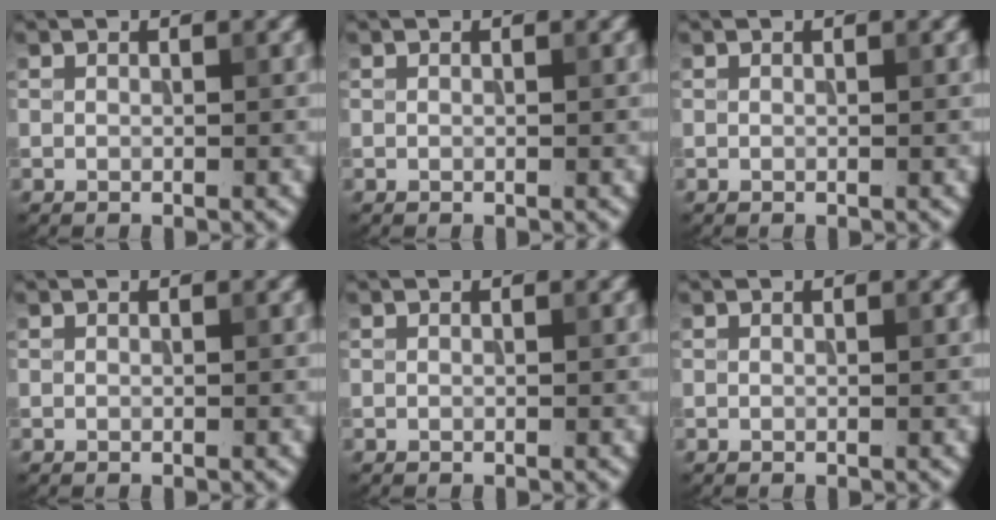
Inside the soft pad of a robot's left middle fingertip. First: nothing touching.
{"total": 0.0}
{"total": 0.0}
{"total": 0.0}
{"total": 0.0}
{"total": 0.0}